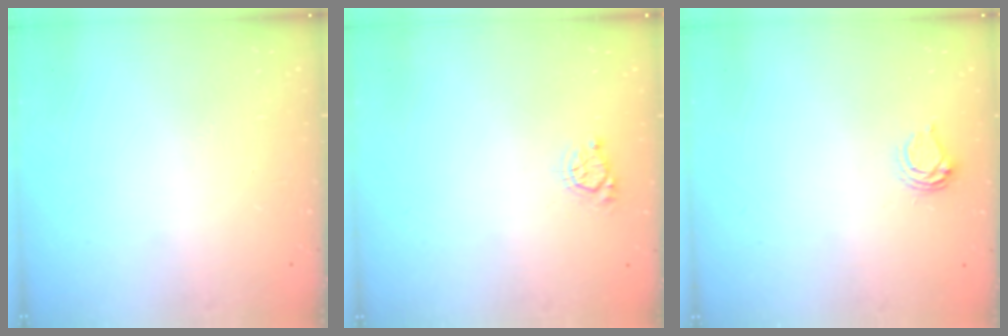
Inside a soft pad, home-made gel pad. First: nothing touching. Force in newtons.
{"total": 4.5, "press": 4.4, "slide": 0.6}
{"total": 4.6, "press": 4.6, "slide": 0.5}